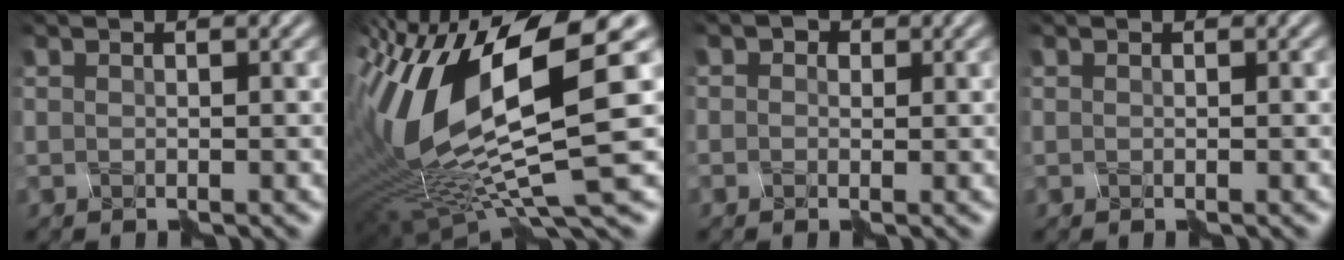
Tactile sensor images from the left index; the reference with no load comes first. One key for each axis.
{"total": 14.3, "fx": 0.3, "fy": 5.0, "fz": 13.4, "tx": -0.288, "ty": 0.006, "tz": 0.014}
{"total": 1.2, "fx": -0.1, "fy": 1.2, "fz": 0.1, "tx": 0.000, "ty": 0.000, "tz": -0.004}
{"total": 0.0}